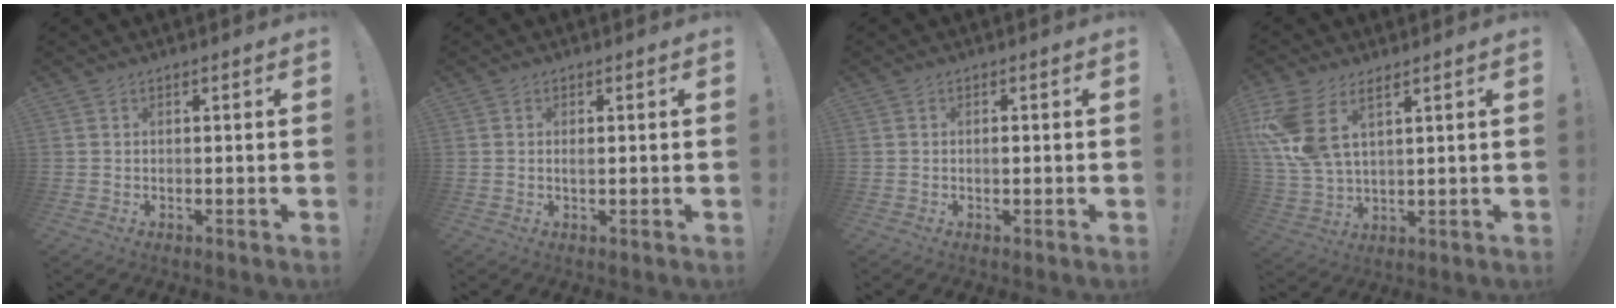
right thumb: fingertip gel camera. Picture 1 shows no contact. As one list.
[{"total": 0.9, "force": [0.1, 0.2, 0.9], "torque": [-0.010, -0.002, 0.000]}, {"total": 0.7, "force": [-0.2, 0.3, 0.6], "torque": [-0.003, -0.003, -0.005]}, {"total": 10.6, "force": [5.7, 5.3, 7.1], "torque": [-0.156, -0.020, 0.114]}]